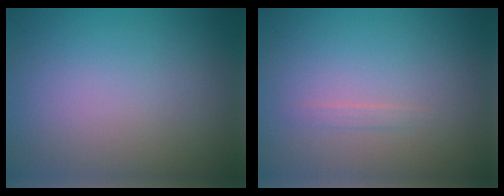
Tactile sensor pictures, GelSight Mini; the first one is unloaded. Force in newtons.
{"total": 0.6, "press": 0.6, "slide": 0.0}